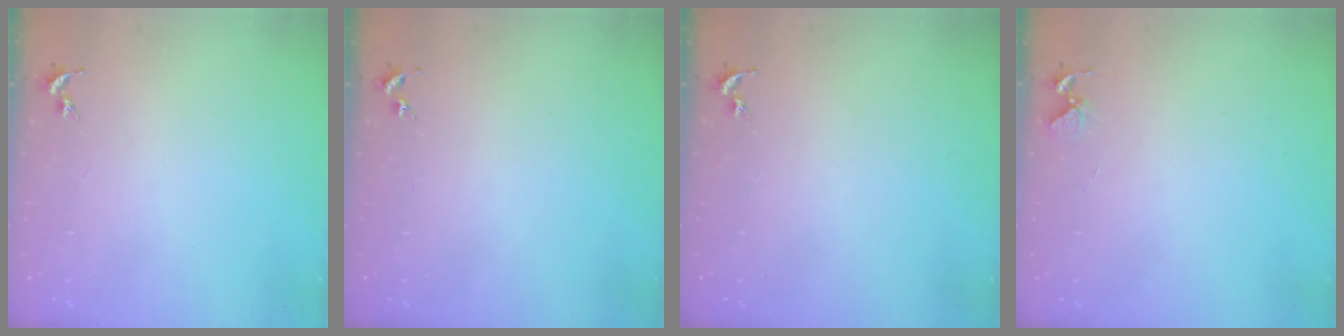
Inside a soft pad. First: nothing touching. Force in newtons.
{"total": 2.7, "press": 2.7, "slide": 0.3}
{"total": 0.0}
{"total": 3.9, "press": 3.9, "slide": 0.3}